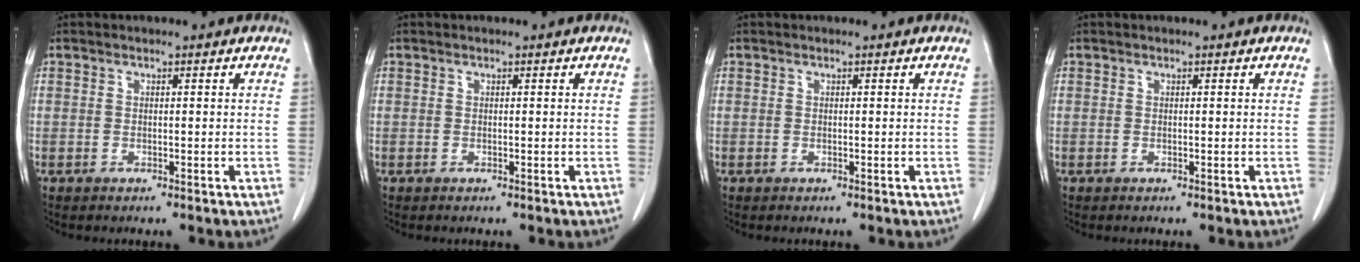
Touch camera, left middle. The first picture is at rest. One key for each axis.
{"total": 0.0}
{"total": 0.0}
{"total": 0.0}